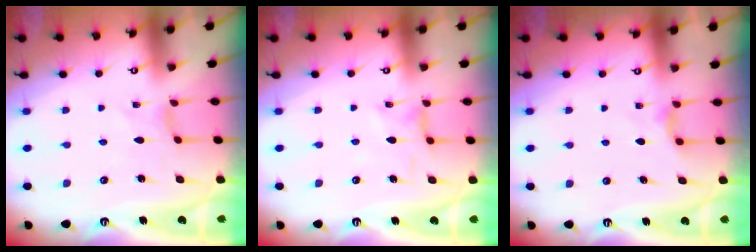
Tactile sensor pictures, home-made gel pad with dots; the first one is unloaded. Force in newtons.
{"total": 0.9, "press": 0.9, "slide": 0.3}
{"total": 4.3, "press": 4.3, "slide": 0.7}